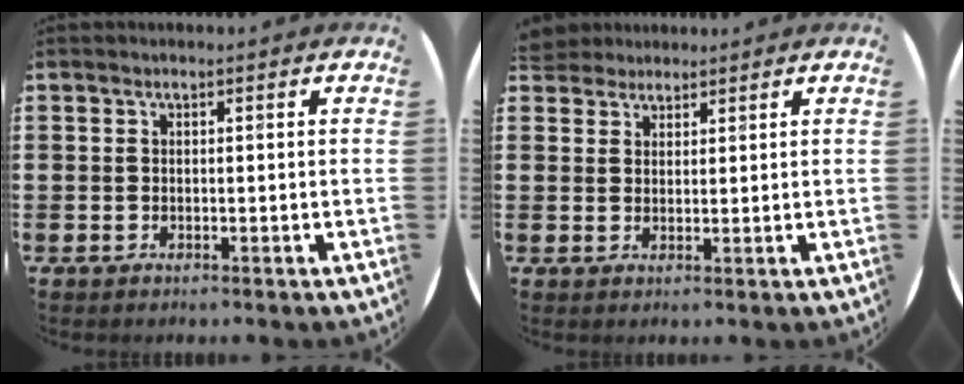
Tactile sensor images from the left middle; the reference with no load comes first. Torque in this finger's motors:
{"motor_torque": [0.72, -0.86, 0.04, -0.01]}